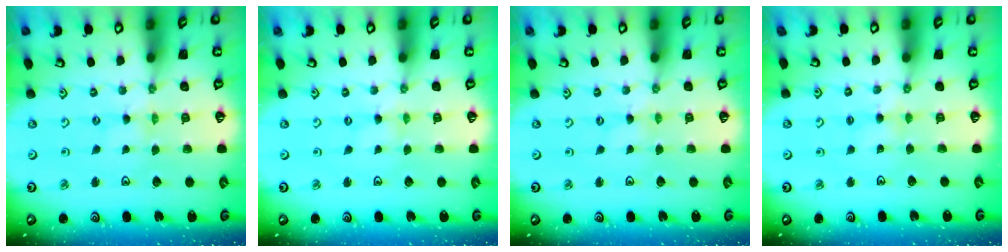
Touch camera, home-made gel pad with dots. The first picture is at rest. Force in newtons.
{"total": 0.0}
{"total": 0.0}
{"total": 3.6, "press": 3.5, "slide": 0.6}